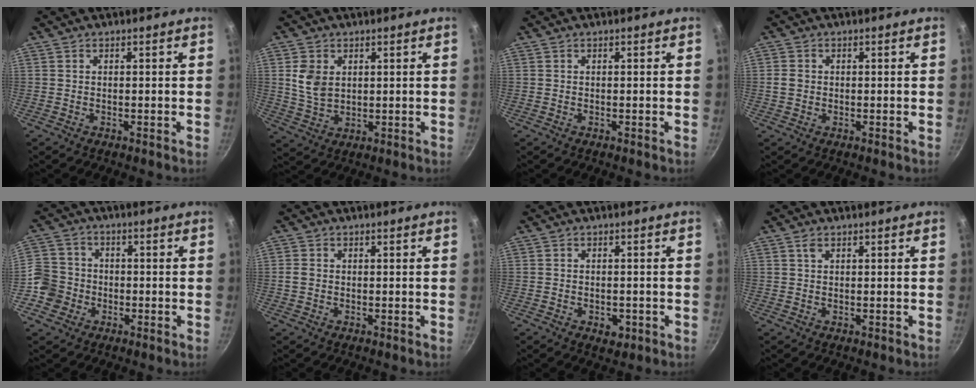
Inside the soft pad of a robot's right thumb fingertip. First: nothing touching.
{"total": 6.4, "force": [1.6, 4.6, 4.1], "torque": [-0.068, -0.014, 0.037]}
{"total": 0.0}
{"total": 2.4, "force": [0.0, 2.1, 1.2], "torque": [-0.016, 0.007, -0.002]}
{"total": 8.2, "force": [-2.6, 7.4, 2.2], "torque": [-0.011, 0.028, -0.063]}
{"total": 1.9, "force": [-0.1, 1.6, 1.0], "torque": [-0.018, 0.007, -0.004]}
{"total": 3.2, "force": [-1.2, 2.1, 2.1], "torque": [-0.023, 0.006, -0.010]}
{"total": 1.3, "force": [0.7, 0.7, 0.8], "torque": [-0.013, -0.001, 0.012]}